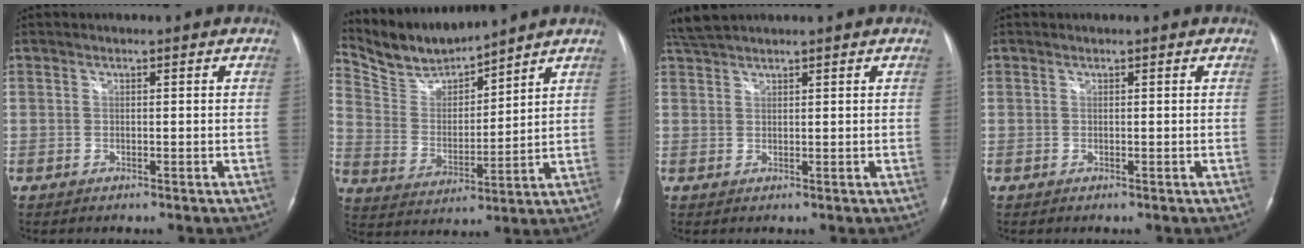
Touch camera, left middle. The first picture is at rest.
{"total": 10.5, "force": [10.3, 1.0, 2.1], "torque": [-0.060, 0.010, 0.213]}
{"total": 3.3, "force": [3.2, 0.2, 1.0], "torque": [-0.031, 0.018, 0.068]}
{"total": 0.0}